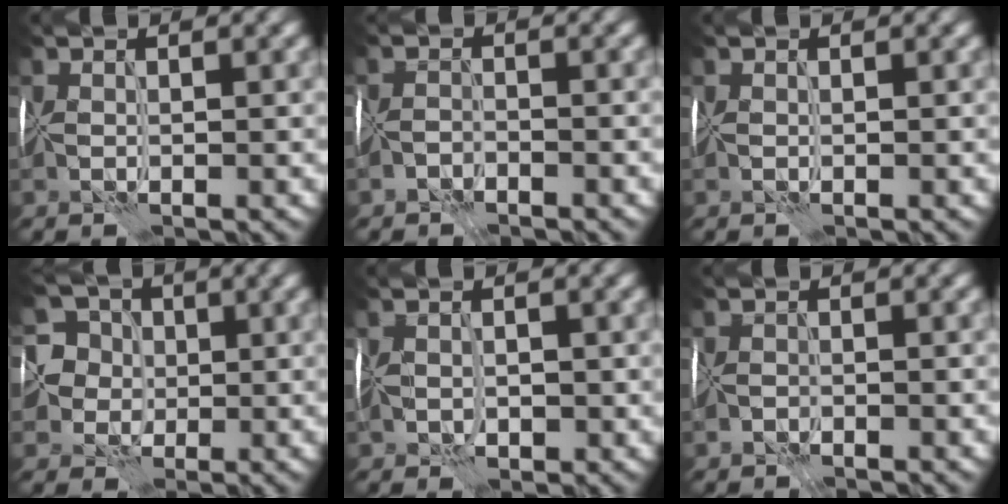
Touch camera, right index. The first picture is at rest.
{"total": 1.4, "force": [-1.3, 0.0, -0.6], "torque": [0.013, 0.006, -0.028]}
{"total": 0.0}
{"total": 6.9, "force": [-0.1, 6.6, 2.0], "torque": [-0.044, 0.035, -0.031]}
{"total": 1.4, "force": [-0.4, 1.1, 0.8], "torque": [-0.014, -0.001, -0.004]}
{"total": 0.9, "force": [-0.7, 0.0, -0.5], "torque": [0.009, 0.004, -0.015]}